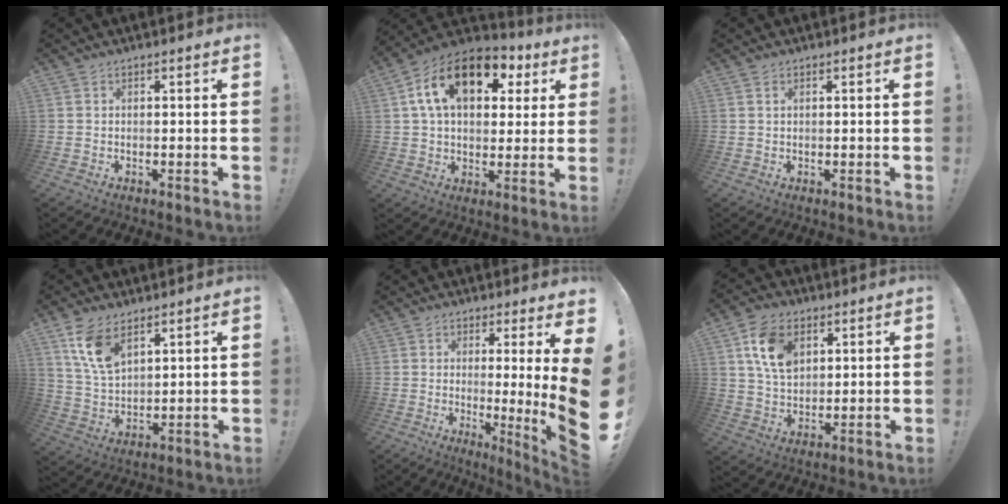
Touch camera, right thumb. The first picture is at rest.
{"total": 18.2, "force": [7.3, 11.3, 12.3], "torque": [-0.193, -0.015, 0.127]}
{"total": 0.9, "force": [0.6, 0.3, 0.6], "torque": [-0.005, -0.003, 0.009]}
{"total": 10.7, "force": [6.8, 5.3, 6.3], "torque": [-0.122, -0.030, 0.131]}
{"total": 10.0, "force": [1.5, -1.0, 9.8], "torque": [-0.126, -0.058, 0.016]}
{"total": 12.9, "force": [5.6, 8.7, 7.7], "torque": [-0.122, -0.006, 0.109]}